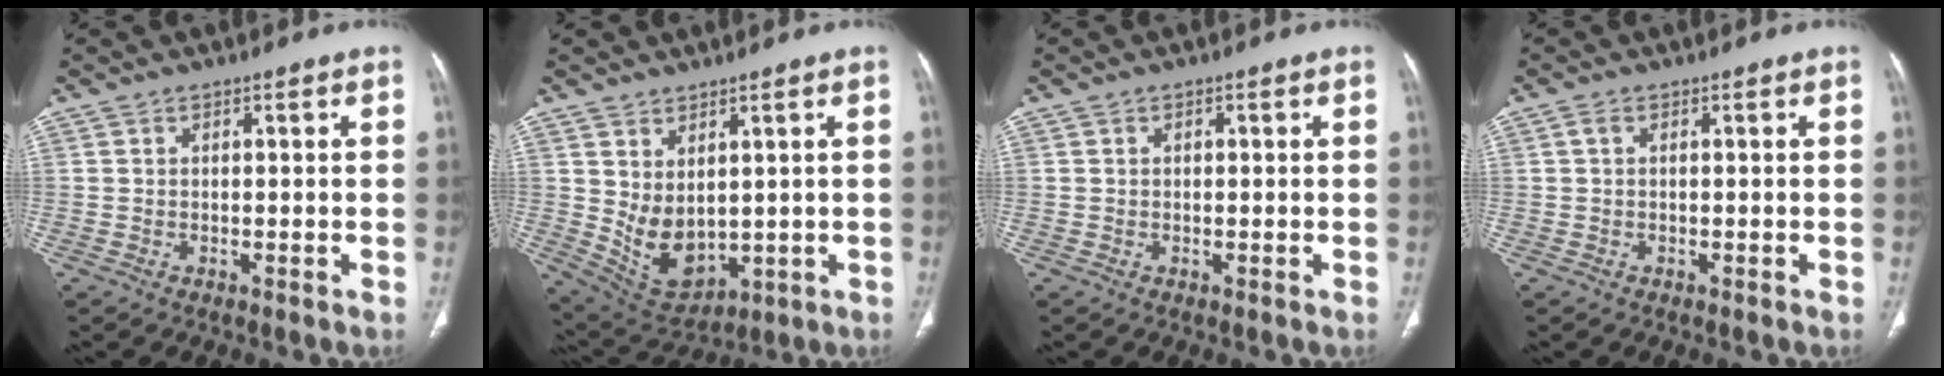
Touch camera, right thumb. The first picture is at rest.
{"total": 8.8, "force": [1.2, 5.7, 6.7], "torque": [-0.098, -0.017, 0.056]}
{"total": 0.6, "force": [0.1, 0.4, 0.3], "torque": [-0.003, 0.001, 0.002]}
{"total": 0.8, "force": [0.2, 0.5, 0.6], "torque": [-0.015, 0.002, 0.002]}